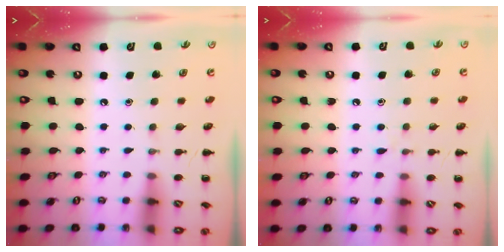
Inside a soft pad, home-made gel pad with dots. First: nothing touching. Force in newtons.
{"total": 5.1, "press": 4.7, "slide": 2.0}